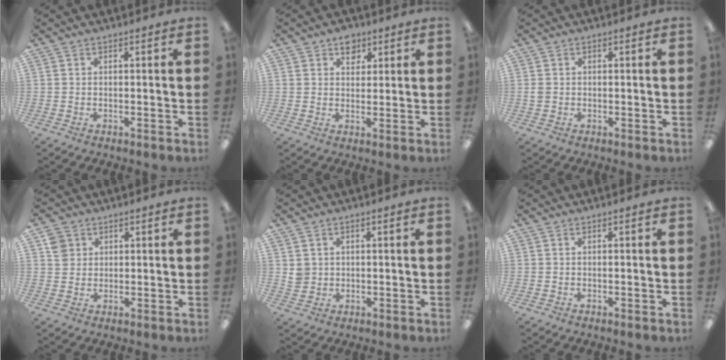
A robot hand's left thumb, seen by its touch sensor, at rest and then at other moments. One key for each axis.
{"total": 5.1, "fx": 3.3, "fy": 3.7, "fz": 1.2, "tx": -0.006, "ty": -0.008, "tz": 0.056}
{"total": 1.3, "fx": 0.0, "fy": 1.1, "fz": 0.6, "tx": -0.012, "ty": 0.004, "tz": -0.001}
{"total": 4.2, "fx": 2.0, "fy": 3.7, "fz": 0.7, "tx": -0.003, "ty": -0.001, "tz": 0.033}
{"total": 3.1, "fx": 0.9, "fy": 2.9, "fz": 0.3, "tx": -0.005, "ty": 0.001, "tz": 0.015}
{"total": 0.0}